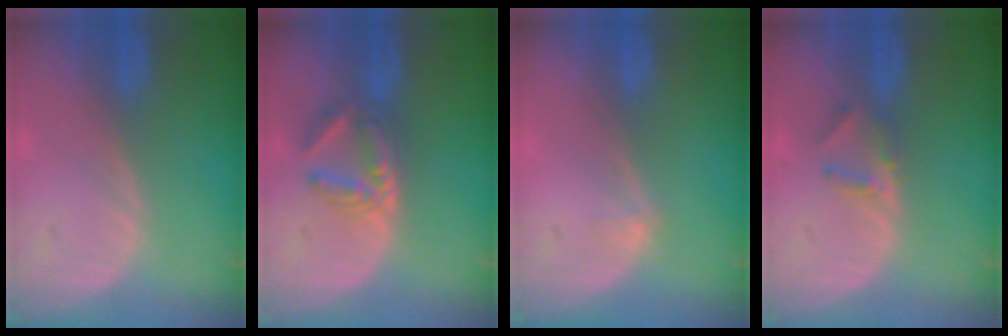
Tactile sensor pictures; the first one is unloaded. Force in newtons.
{"total": 5.8, "press": 5.0, "slide": 2.8}
{"total": 0.8, "press": 0.6, "slide": 0.5}
{"total": 2.5, "press": 2.3, "slide": 1.0}